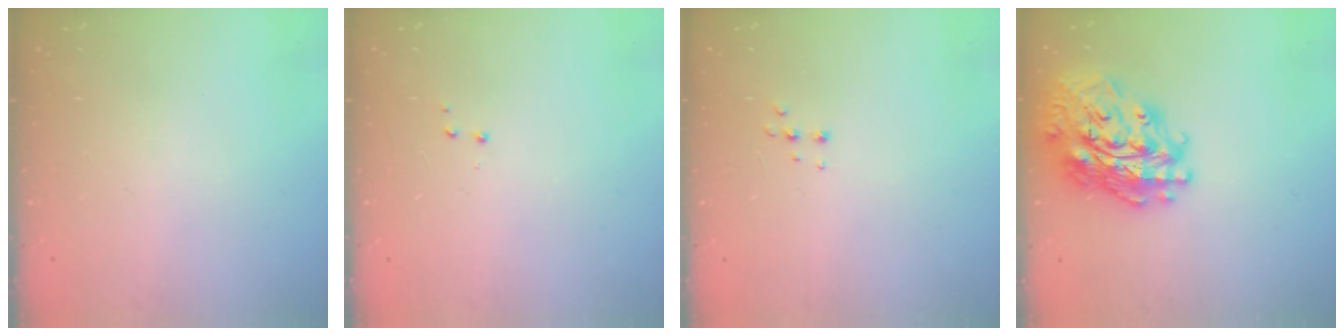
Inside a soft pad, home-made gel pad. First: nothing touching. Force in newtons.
{"total": 2.8, "press": 2.7, "slide": 0.5}
{"total": 3.4, "press": 3.3, "slide": 0.6}
{"total": 23.0, "press": 22.8, "slide": 2.4}